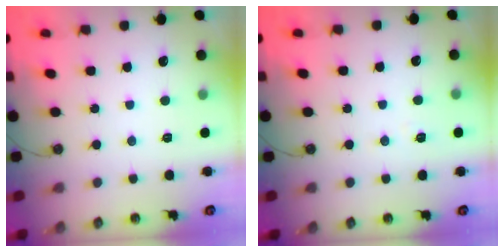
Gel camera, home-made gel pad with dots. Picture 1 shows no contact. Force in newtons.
{"total": 4.7, "press": 4.6, "slide": 1.2}